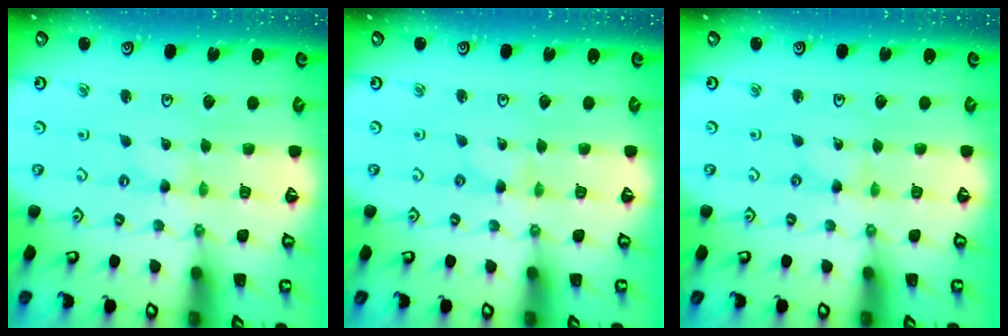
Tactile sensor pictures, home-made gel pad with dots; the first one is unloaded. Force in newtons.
{"total": 0.0}
{"total": 0.0}